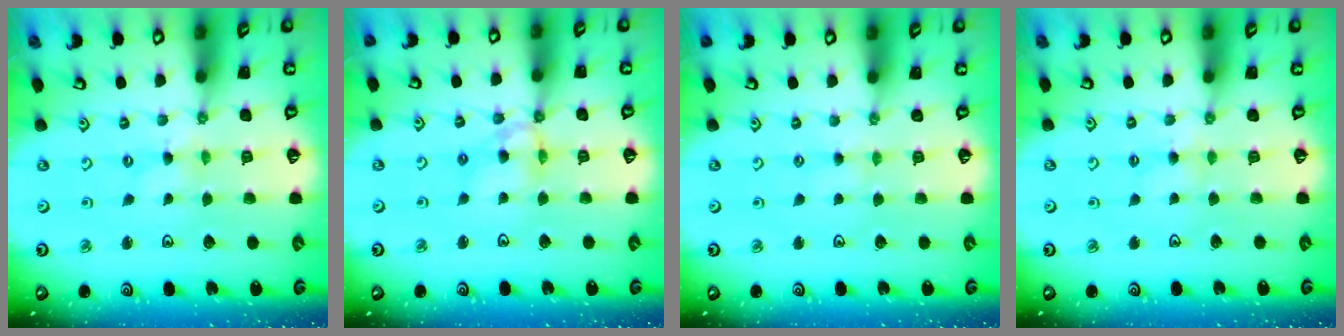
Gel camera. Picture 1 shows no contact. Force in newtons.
{"total": 8.0, "press": 8.0, "slide": 0.8}
{"total": 1.7, "press": 1.7, "slide": 0.4}
{"total": 2.4, "press": 2.4, "slide": 0.5}